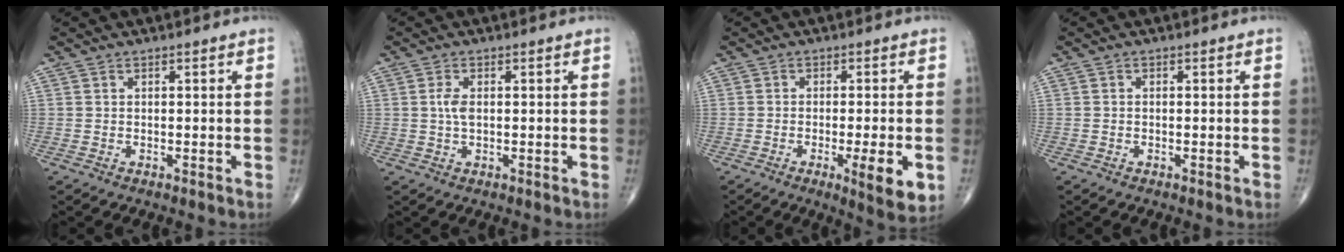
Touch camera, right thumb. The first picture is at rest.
{"total": 2.5, "force": [0.2, 1.2, 2.2], "torque": [-0.048, 0.002, 0.005]}
{"total": 7.5, "force": [-2.3, 1.4, 7.0], "torque": [-0.100, -0.012, -0.032]}
{"total": 0.0}